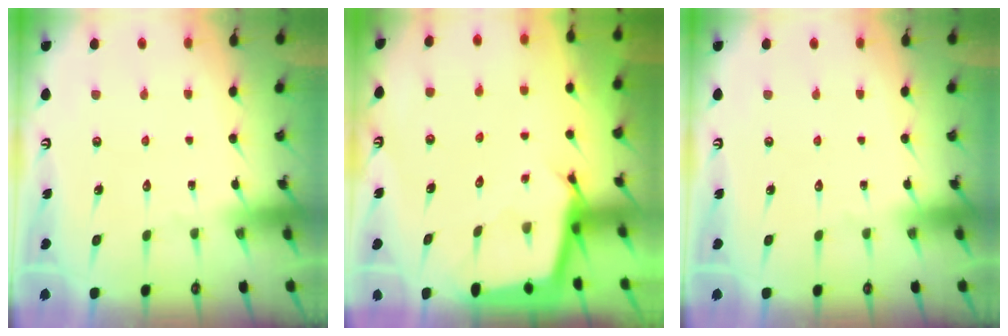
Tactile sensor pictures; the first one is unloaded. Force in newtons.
{"total": 2.7, "press": 2.7, "slide": 0.1}
{"total": 0.0}